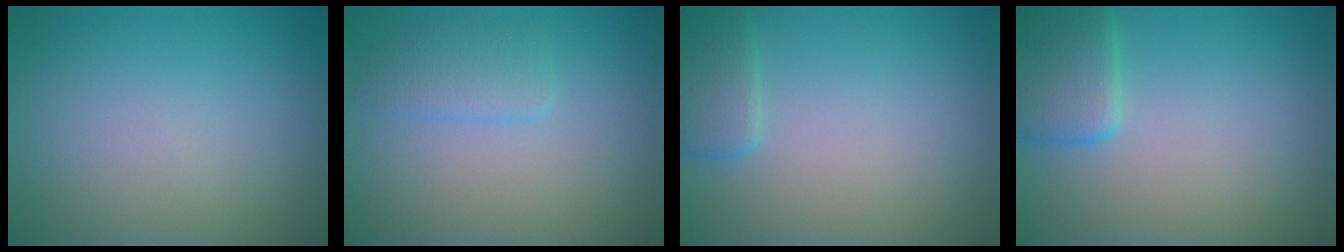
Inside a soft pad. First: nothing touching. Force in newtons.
{"total": 1.9, "press": 1.9, "slide": 0.1}
{"total": 1.9, "press": 1.9, "slide": 0.2}
{"total": 3.3, "press": 3.3, "slide": 0.2}